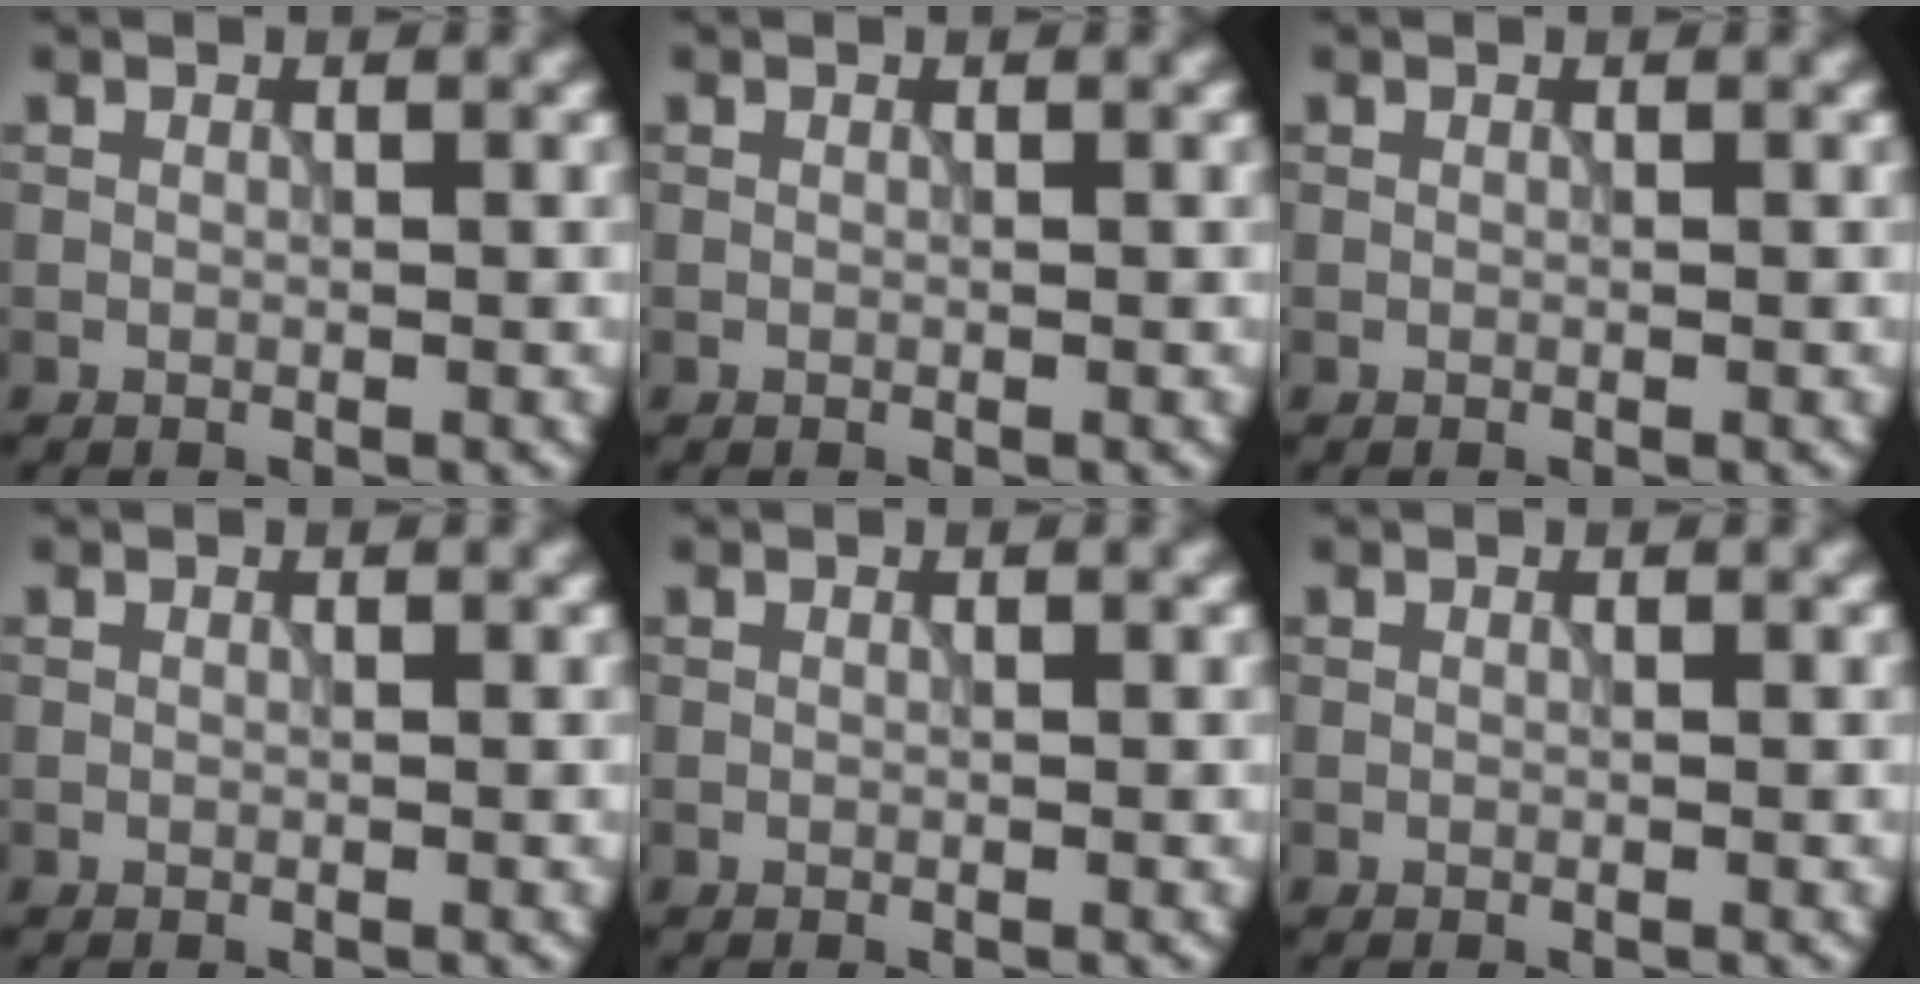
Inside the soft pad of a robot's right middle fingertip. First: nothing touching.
{"total": 0.0}
{"total": 0.0}
{"total": 0.0}
{"total": 0.0}
{"total": 0.0}